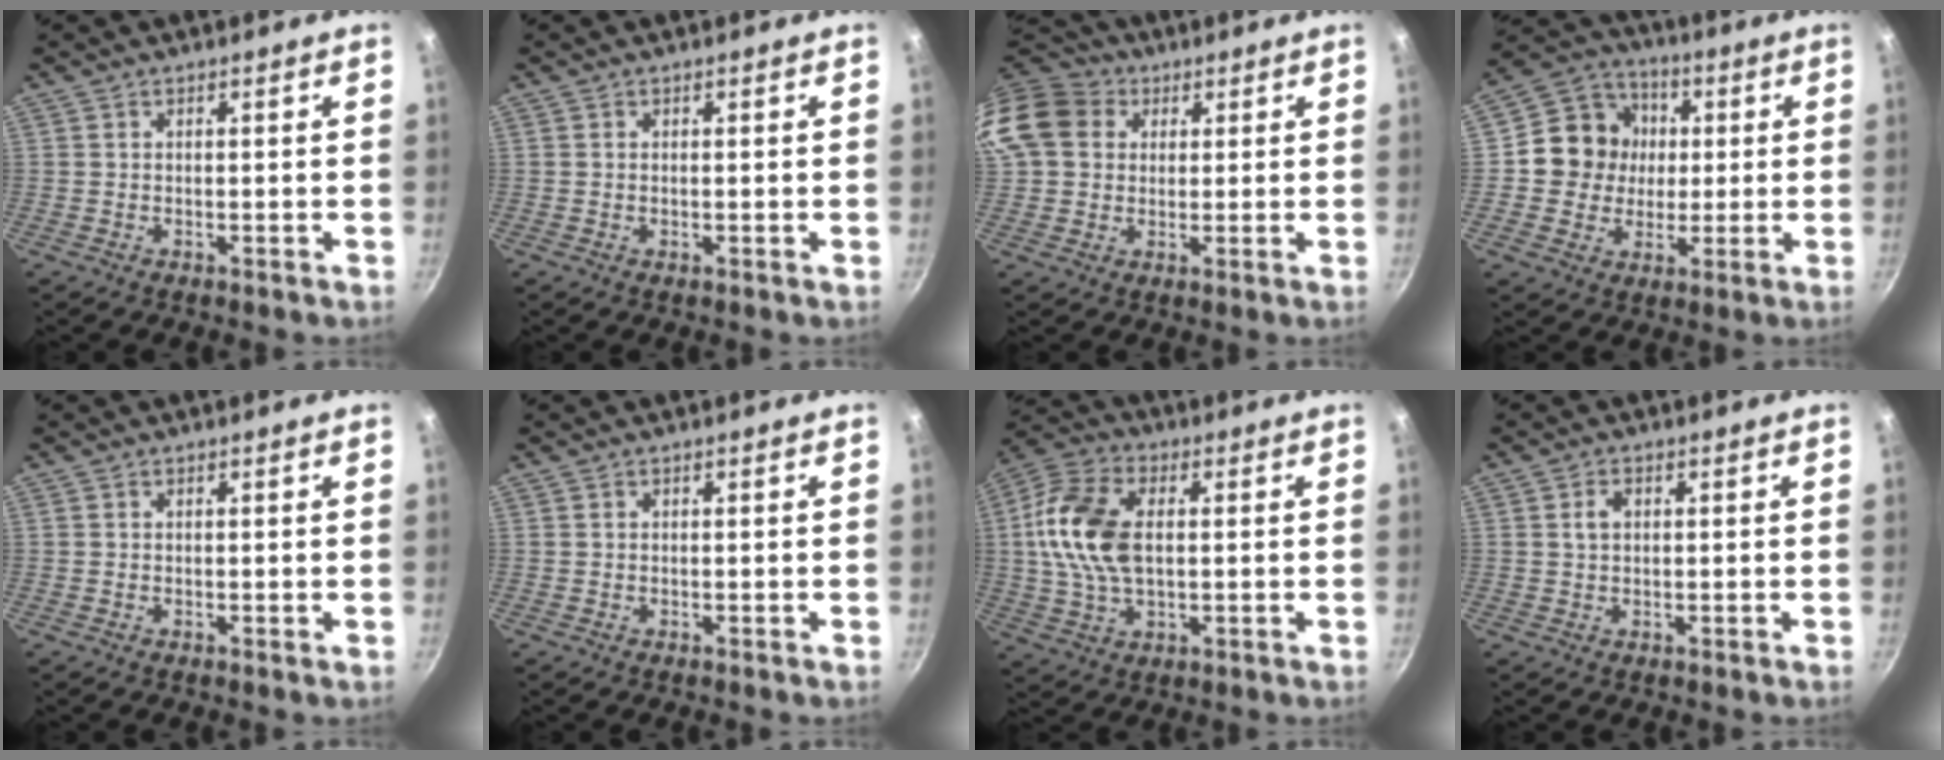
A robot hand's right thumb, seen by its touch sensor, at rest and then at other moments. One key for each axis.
{"total": 0.0}
{"total": 15.4, "fx": 5.0, "fy": 12.4, "fz": 7.5, "tx": -0.148, "ty": 0.022, "tz": 0.081}
{"total": 12.2, "fx": 1.0, "fy": 11.4, "fz": 4.3, "tx": -0.038, "ty": 0.019, "tz": 0.003}
{"total": 0.0}
{"total": 0.0}
{"total": 14.8, "fx": 1.4, "fy": 9.0, "fz": 11.7, "tx": -0.216, "ty": 0.014, "tz": 0.013}
{"total": 2.2, "fx": 0.4, "fy": 1.6, "fz": 1.5, "tx": -0.020, "ty": 0.003, "tz": 0.008}